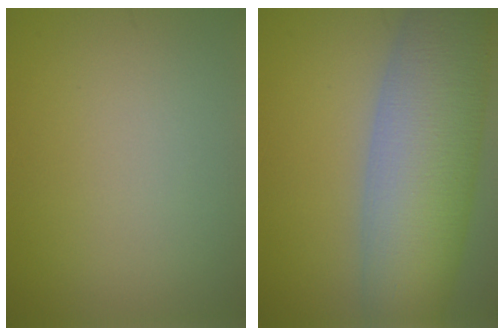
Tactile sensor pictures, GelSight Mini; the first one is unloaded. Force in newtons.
{"total": 12.7, "press": 12.7, "slide": 0.7}